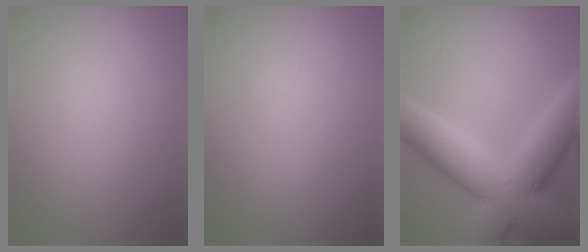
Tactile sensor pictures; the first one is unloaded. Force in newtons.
{"total": 0.0}
{"total": 14.1, "press": 14.1, "slide": 0.4}